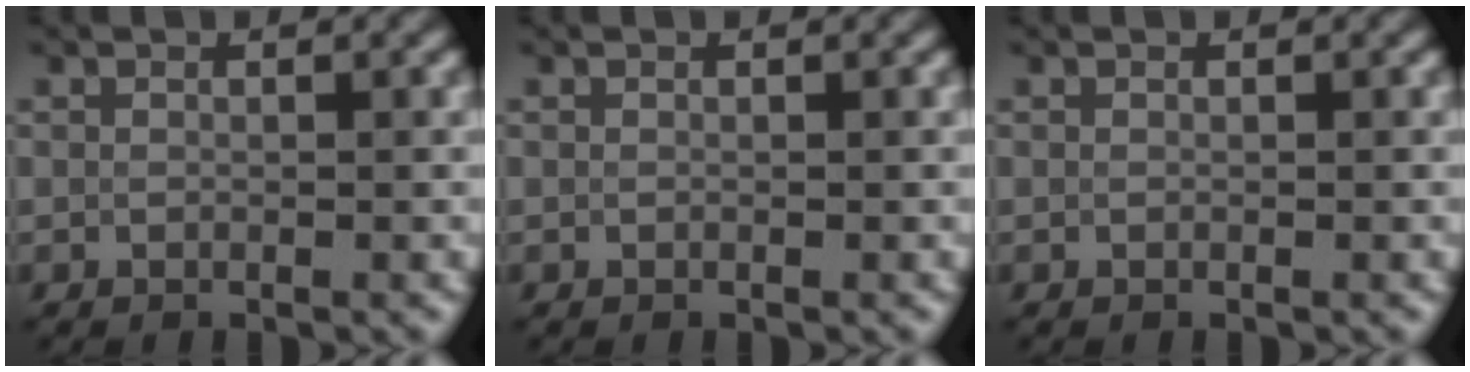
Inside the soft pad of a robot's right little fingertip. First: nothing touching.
{"total": 0.0}
{"total": 0.0}